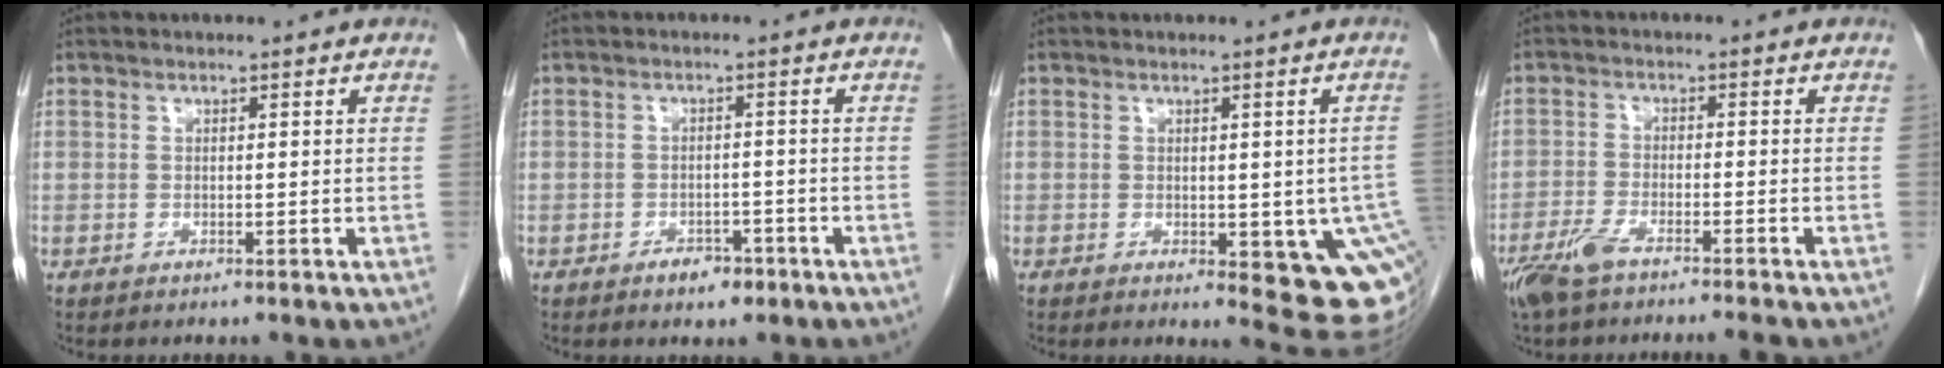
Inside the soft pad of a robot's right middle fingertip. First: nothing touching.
{"total": 3.0, "force": [-2.0, 1.7, 1.6], "torque": [-0.019, 0.005, -0.023]}
{"total": 11.5, "force": [-2.8, 4.1, 10.3], "torque": [-0.111, -0.011, -0.022]}
{"total": 6.7, "force": [-5.3, 0.3, 4.1], "torque": [-0.075, -0.014, -0.097]}